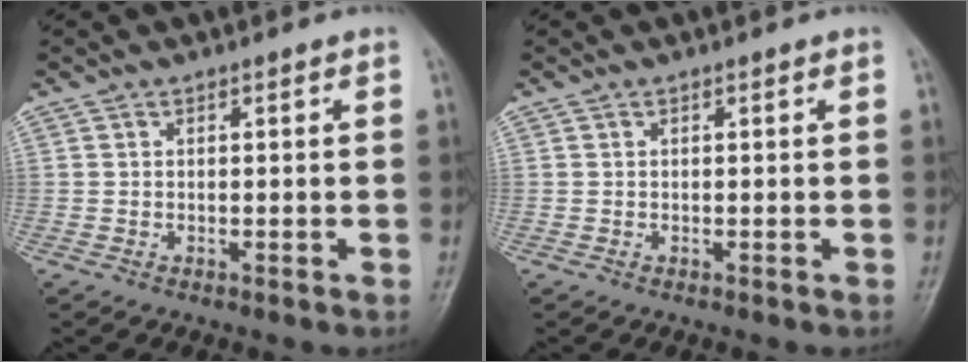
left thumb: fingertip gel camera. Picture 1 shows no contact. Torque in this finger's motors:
{"motor_torque": [0.00, 0.00, -0.03, 0.03, 0.00]}